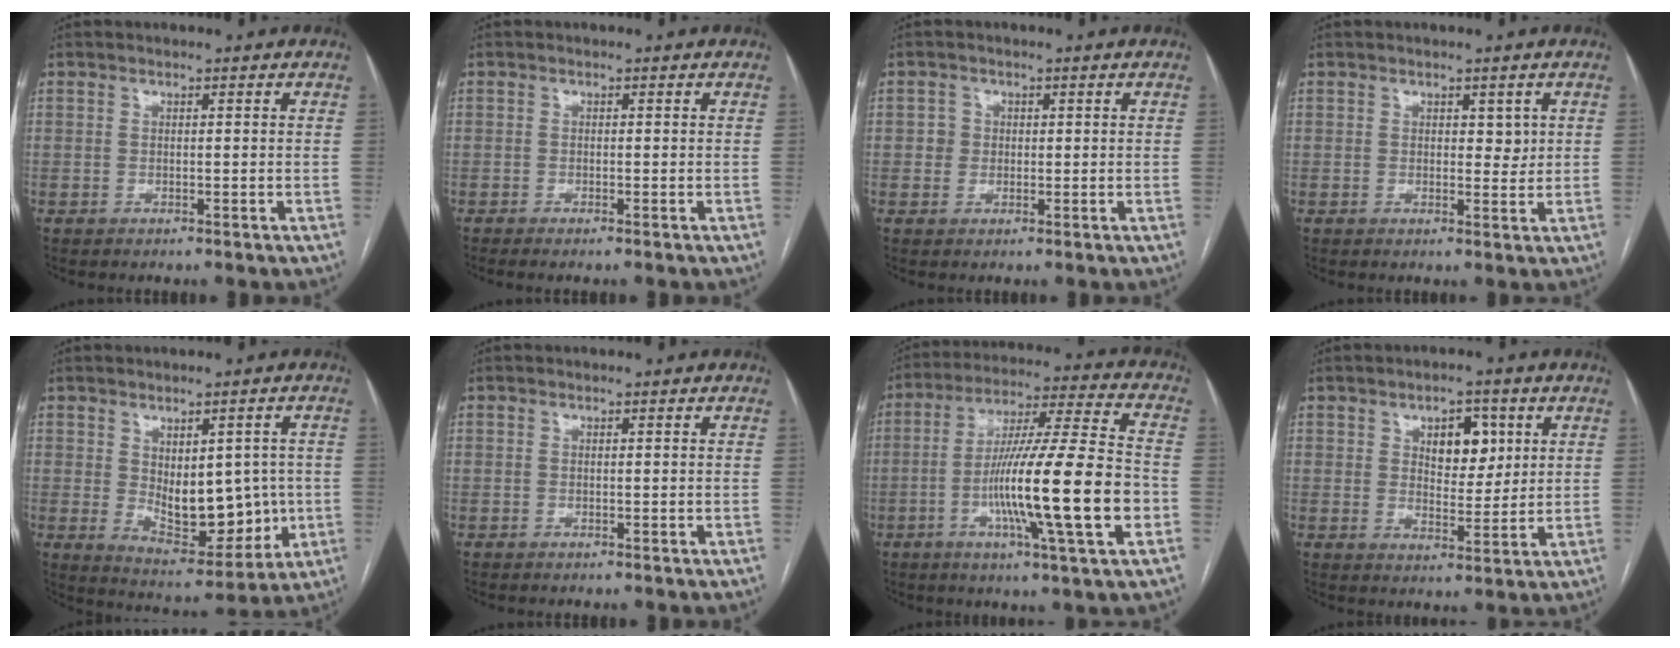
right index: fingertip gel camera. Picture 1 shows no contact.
{"total": 1.3, "force": [-1.1, -0.1, 0.8], "torque": [-0.010, -0.001, -0.017]}
{"total": 2.0, "force": [0.2, 2.0, 0.3], "torque": [0.001, 0.004, 0.002]}
{"total": 2.2, "force": [0.8, 1.3, 1.6], "torque": [-0.015, -0.003, 0.010]}
{"total": 11.6, "force": [-0.1, 6.1, 9.9], "torque": [-0.145, -0.002, 0.023]}
{"total": 0.0}
{"total": 19.6, "force": [-4.8, 0.0, 19.0], "torque": [-0.321, -0.007, -0.085]}
{"total": 6.8, "force": [2.7, 3.6, 5.1], "torque": [-0.073, 0.005, 0.046]}